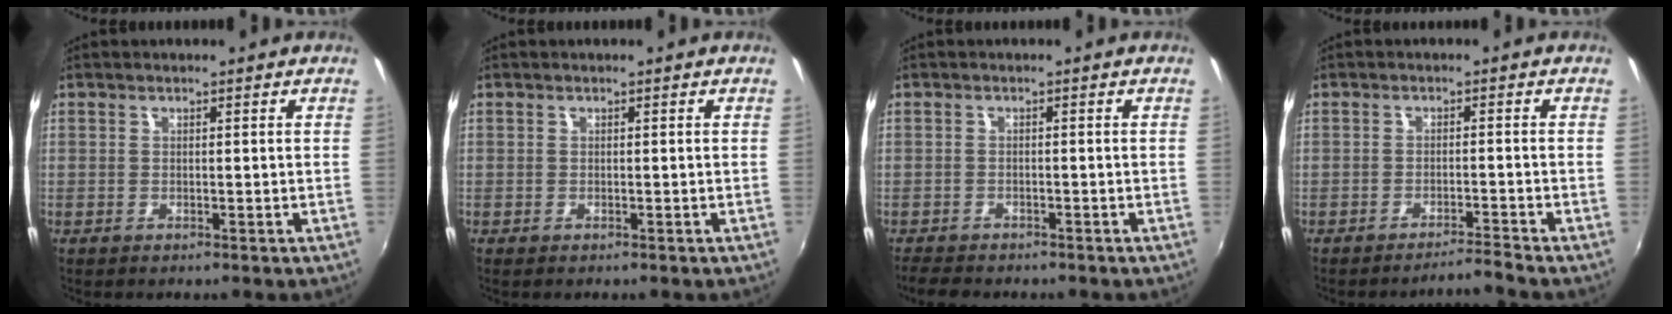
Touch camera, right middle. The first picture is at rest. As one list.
[{"total": 0.0}, {"total": 4.1, "force": [-3.6, 1.4, 1.1], "torque": [-0.040, -0.013, -0.066]}, {"total": 2.9, "force": [-2.5, -1.4, -0.2], "torque": [-0.002, 0.004, -0.042]}]